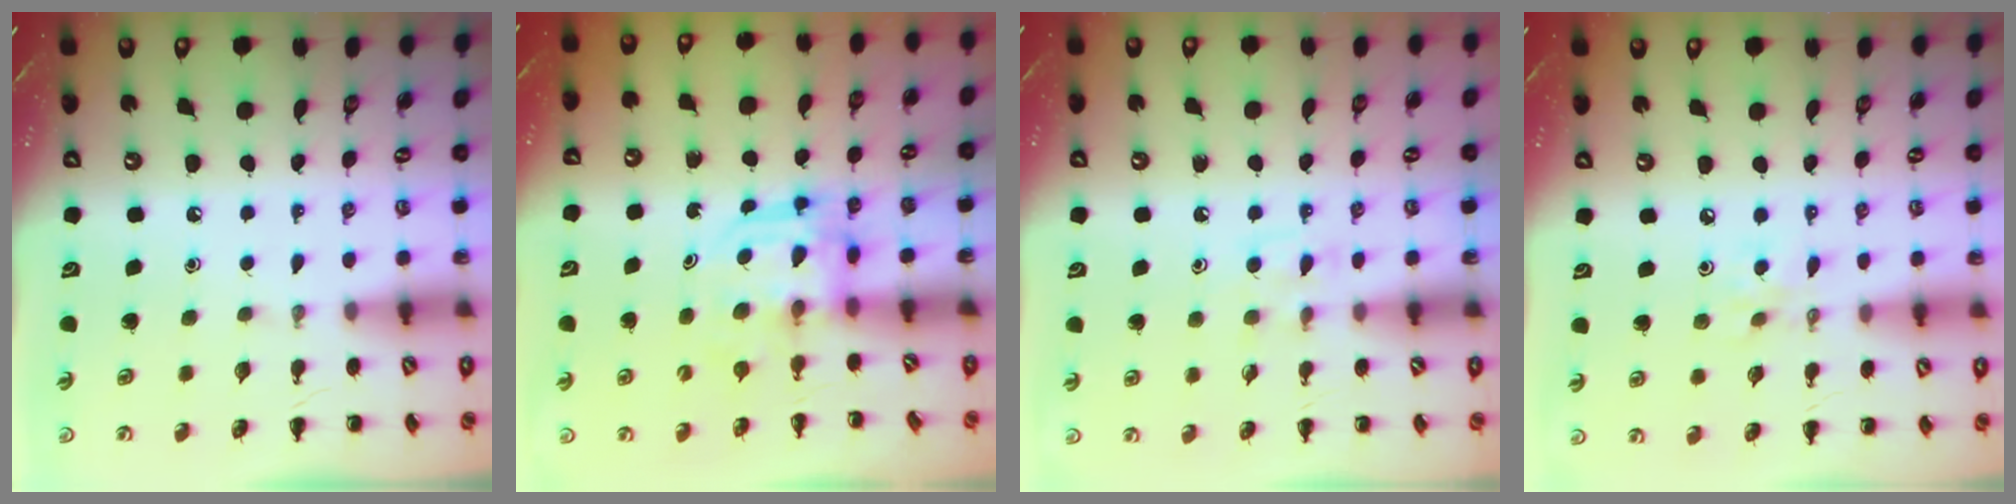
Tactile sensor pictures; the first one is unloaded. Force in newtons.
{"total": 3.0, "press": 3.0, "slide": 0.2}
{"total": 6.6, "press": 6.4, "slide": 1.8}
{"total": 3.6, "press": 3.4, "slide": 1.2}